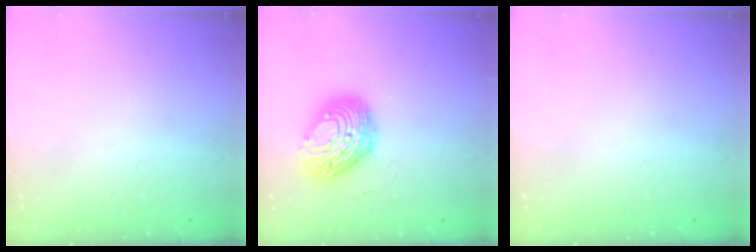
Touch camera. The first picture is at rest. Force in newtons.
{"total": 11.8, "press": 11.7, "slide": 1.2}
{"total": 0.0}